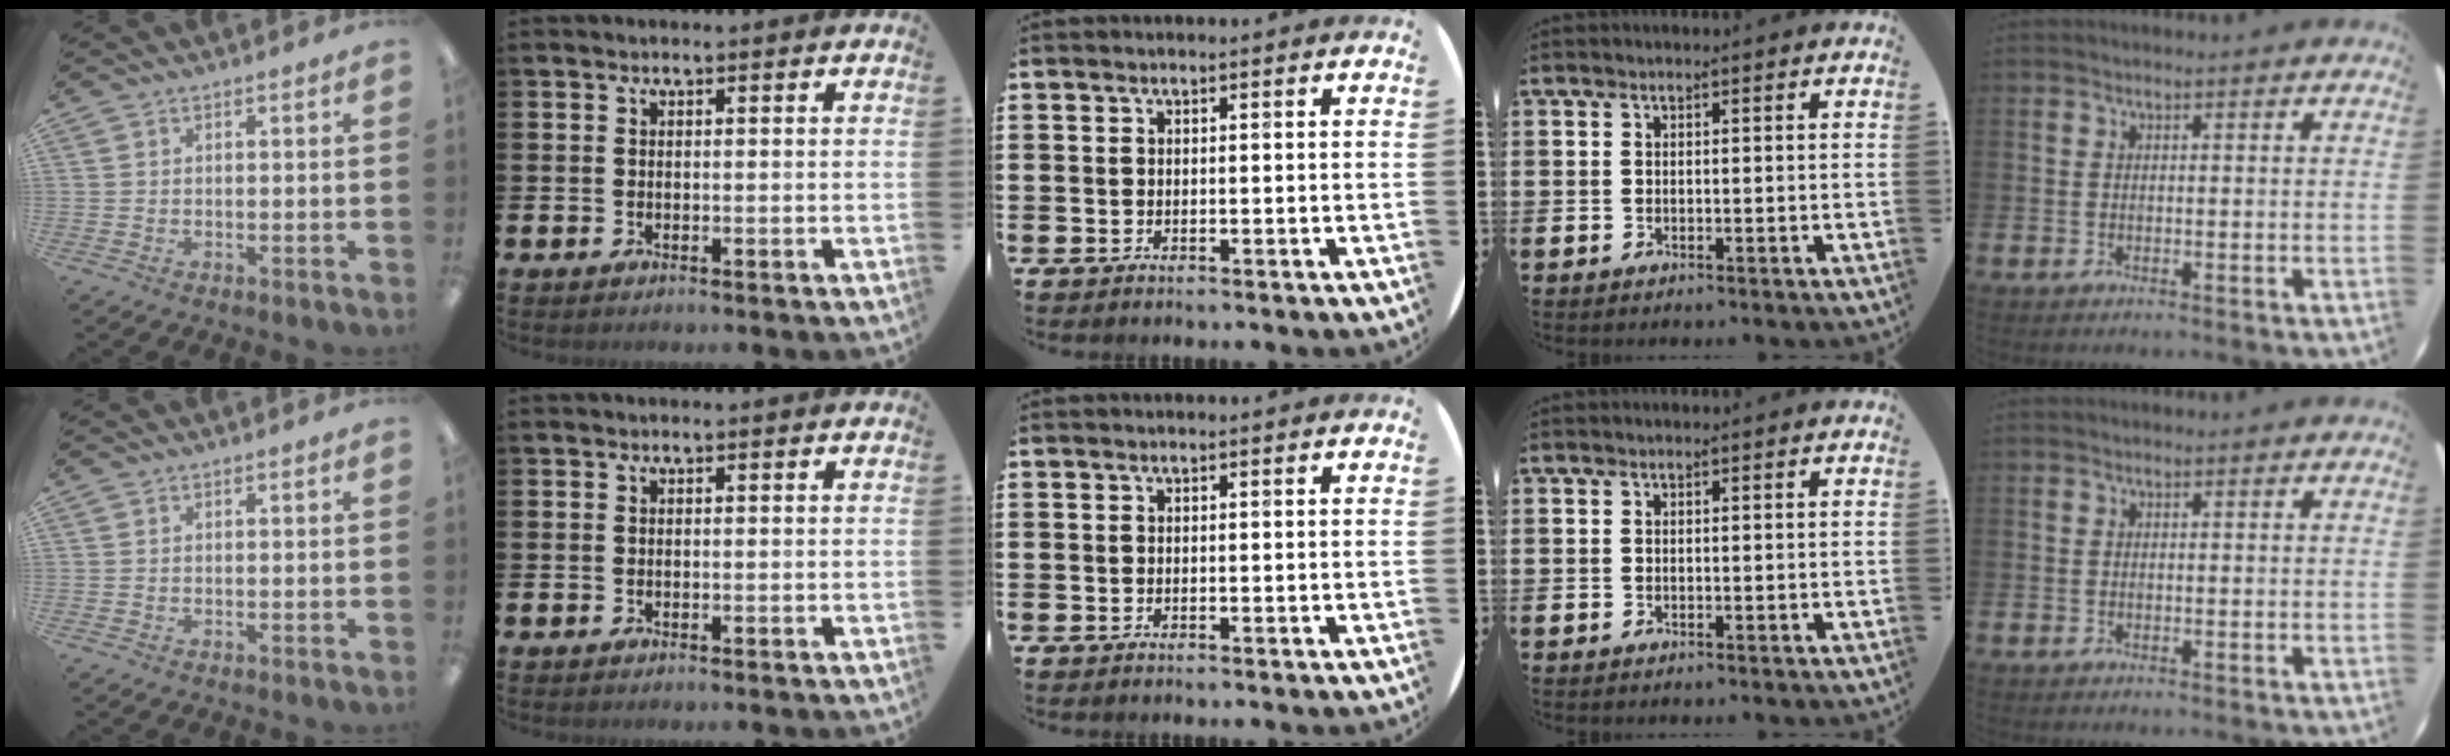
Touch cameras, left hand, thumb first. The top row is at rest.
{}